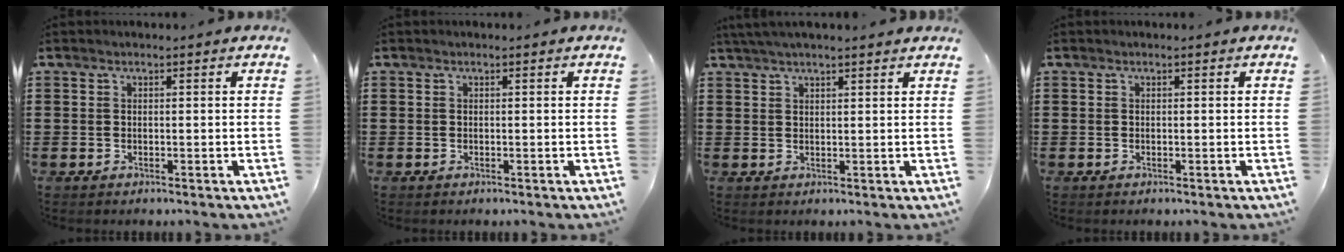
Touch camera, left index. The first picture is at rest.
{"total": 0.0}
{"total": 2.4, "force": [2.0, 0.2, 1.3], "torque": [-0.029, 0.003, 0.038]}
{"total": 0.0}